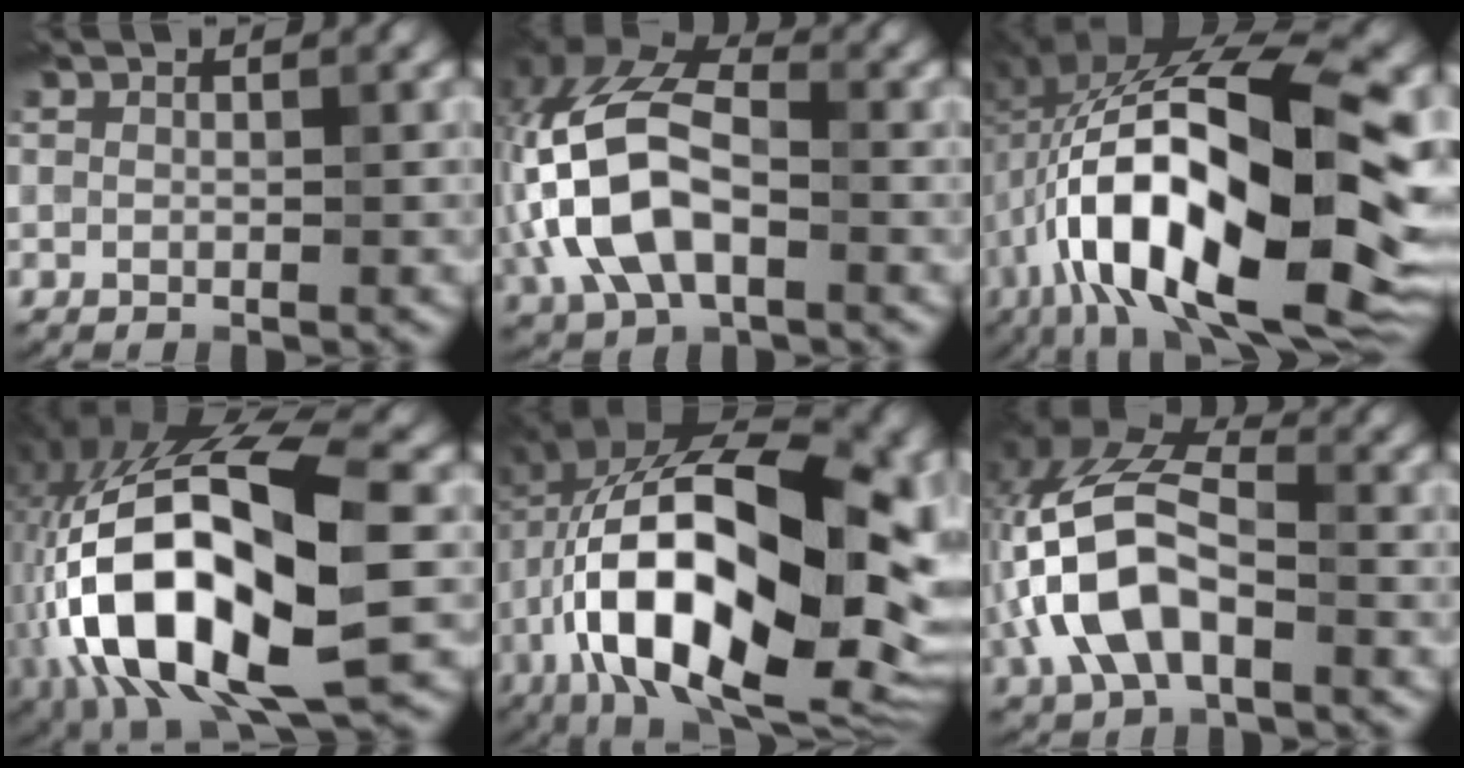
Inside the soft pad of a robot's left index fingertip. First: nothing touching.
{"total": 10.9, "force": [-1.4, 6.1, 8.9], "torque": [-0.201, 0.020, -0.041]}
{"total": 19.1, "force": [-4.4, 6.8, 17.3], "torque": [-0.298, 0.036, -0.069]}
{"total": 15.1, "force": [-4.5, 6.3, 12.9], "torque": [-0.223, 0.010, -0.075]}
{"total": 19.1, "force": [-3.2, 8.8, 16.6], "torque": [-0.281, 0.027, -0.055]}
{"total": 9.0, "force": [-2.3, 4.6, 7.4], "torque": [-0.165, 0.022, -0.052]}